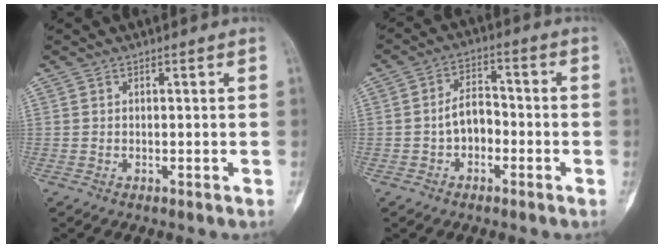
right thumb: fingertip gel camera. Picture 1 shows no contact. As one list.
[{"total": 5.9, "force": [-1.7, 4.0, 4.0], "torque": [-0.046, 0.029, -0.039]}]